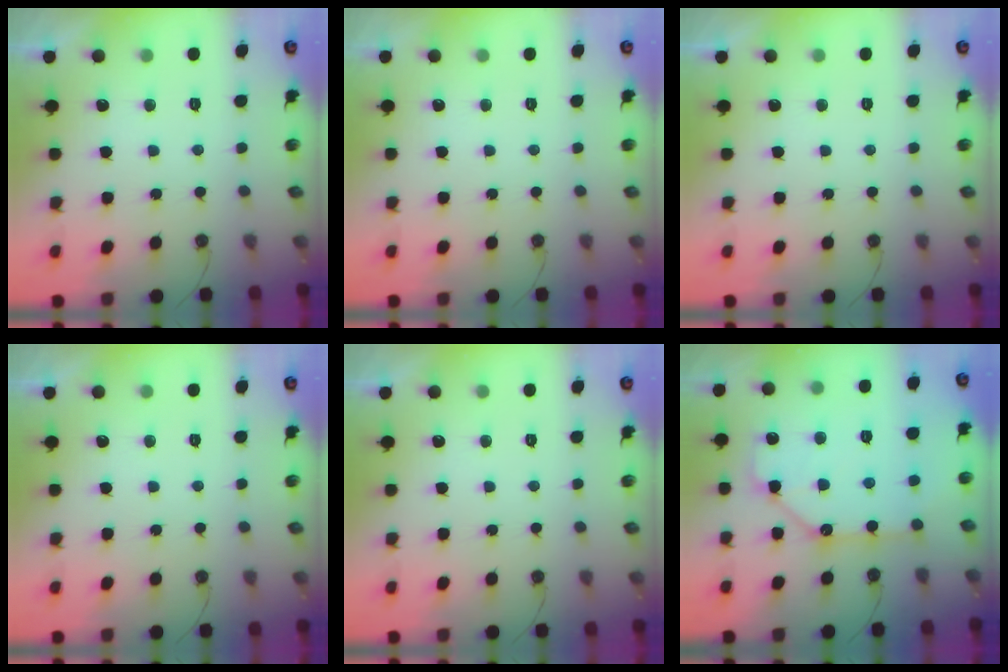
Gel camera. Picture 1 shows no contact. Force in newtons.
{"total": 0.0}
{"total": 0.0}
{"total": 0.0}
{"total": 0.0}
{"total": 13.0, "press": 12.9, "slide": 1.5}